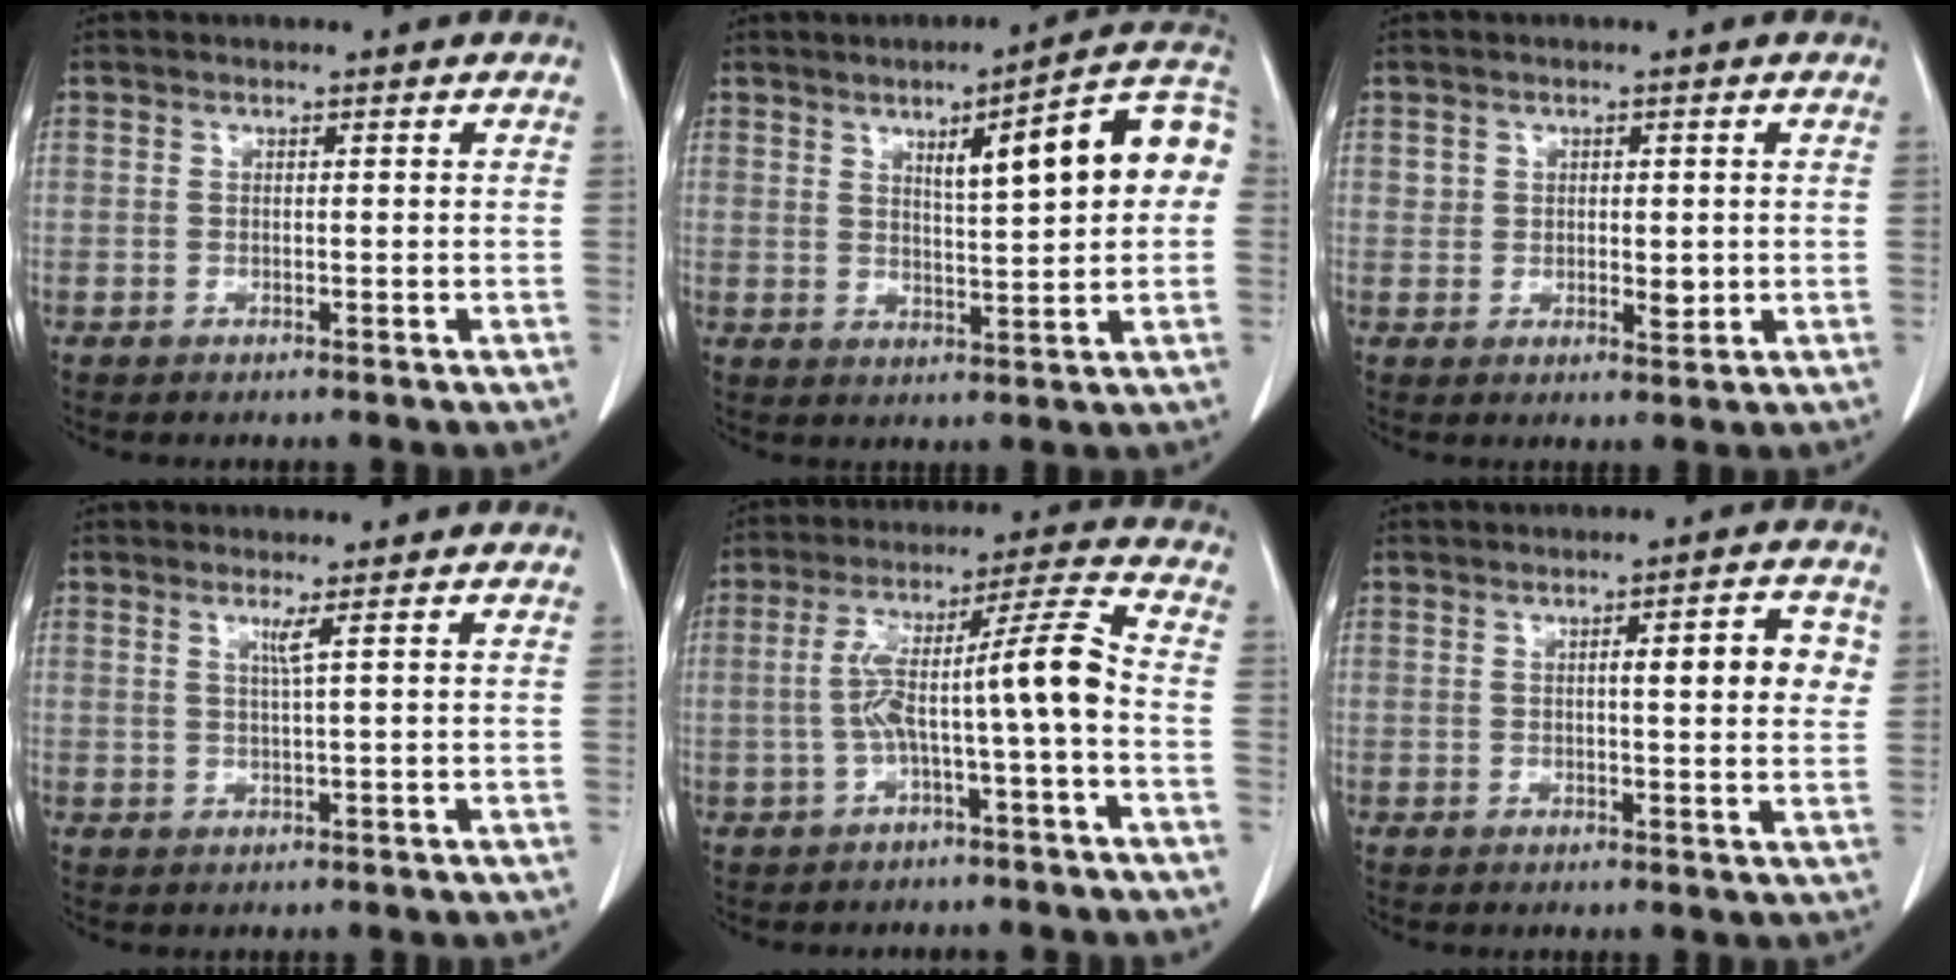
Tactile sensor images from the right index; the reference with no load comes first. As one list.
[{"total": 13.4, "force": [3.1, 1.9, 12.9], "torque": [-0.174, 0.030, 0.040]}, {"total": 2.9, "force": [0.3, 2.0, 2.1], "torque": [-0.028, -0.002, 0.012]}, {"total": 1.7, "force": [0.8, -0.6, 1.4], "torque": [-0.033, -0.007, 0.019]}, {"total": 9.8, "force": [-1.9, -0.4, 9.6], "torque": [-0.166, 0.040, -0.029]}, {"total": 6.2, "force": [1.4, 1.1, 5.9], "torque": [-0.080, 0.008, 0.017]}]